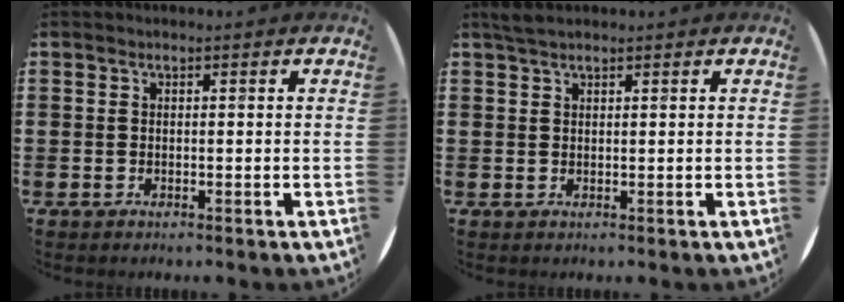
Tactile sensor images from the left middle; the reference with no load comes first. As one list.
[{"total": 1.6, "force": [1.4, 0.3, 0.7], "torque": [-0.016, 0.005, 0.026]}]